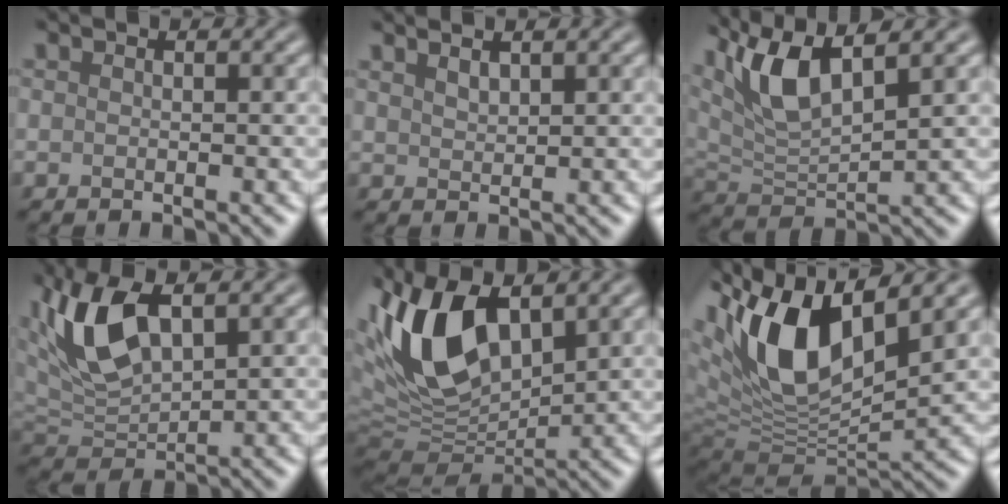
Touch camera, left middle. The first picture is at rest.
{"total": 1.5, "force": [1.2, 0.4, 0.7], "torque": [-0.011, 0.003, 0.023]}
{"total": 6.8, "force": [3.7, 2.2, 5.3], "torque": [-0.115, 0.007, 0.069]}
{"total": 7.2, "force": [2.7, 3.5, 5.7], "torque": [-0.126, 0.005, 0.046]}
{"total": 12.7, "force": [4.2, 6.6, 10.0], "torque": [-0.218, 0.005, 0.070]}
{"total": 13.5, "force": [4.5, 6.8, 10.8], "torque": [-0.213, 0.005, 0.078]}